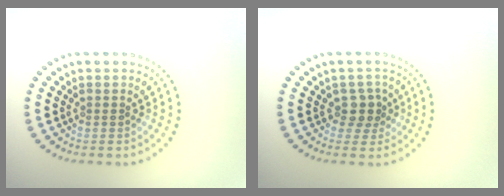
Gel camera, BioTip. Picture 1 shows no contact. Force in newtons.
{"total": 1.8, "press": 1.5, "slide": 1.0}